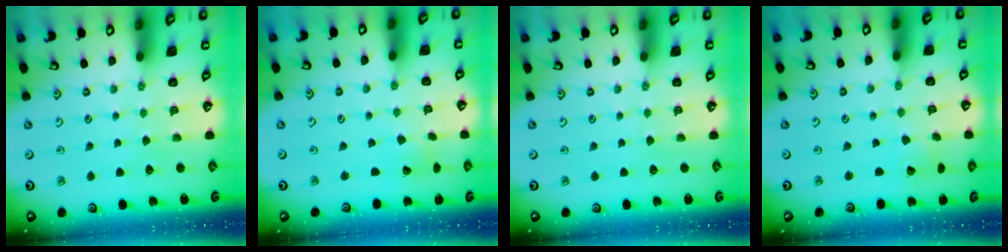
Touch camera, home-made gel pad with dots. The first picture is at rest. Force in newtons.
{"total": 2.1, "press": 2.1, "slide": 0.3}
{"total": 0.0}
{"total": 2.6, "press": 2.6, "slide": 0.3}